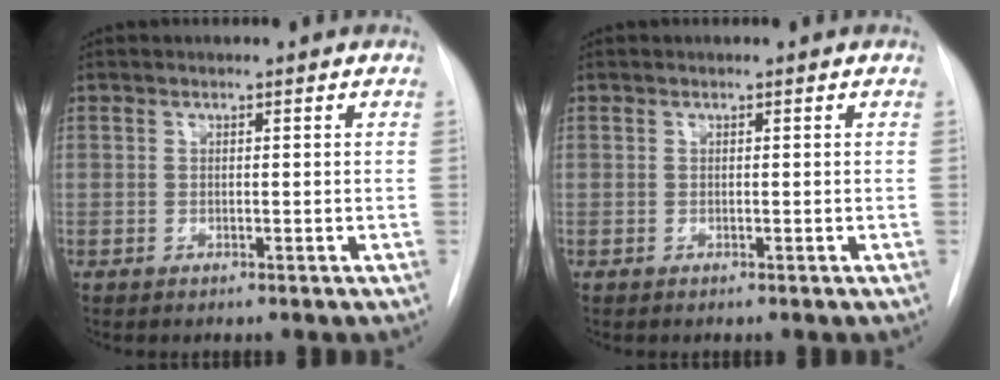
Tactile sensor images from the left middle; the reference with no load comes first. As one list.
[{"total": 0.0}]